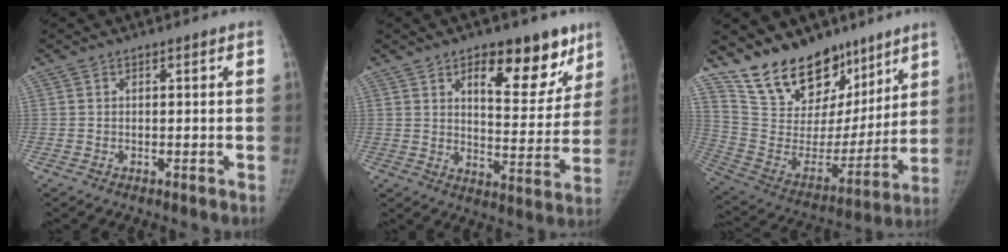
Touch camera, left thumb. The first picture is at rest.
{"total": 15.0, "force": [8.8, 7.1, 9.8], "torque": [-0.072, -0.051, 0.126]}
{"total": 22.7, "force": [16.9, 11.9, 9.5], "torque": [-0.109, -0.084, 0.294]}